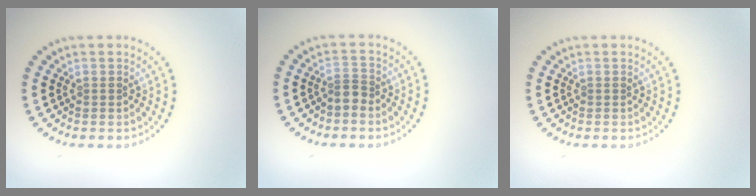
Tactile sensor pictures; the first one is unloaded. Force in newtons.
{"total": 1.2, "press": 0.8, "slide": 0.9}
{"total": 0.0}